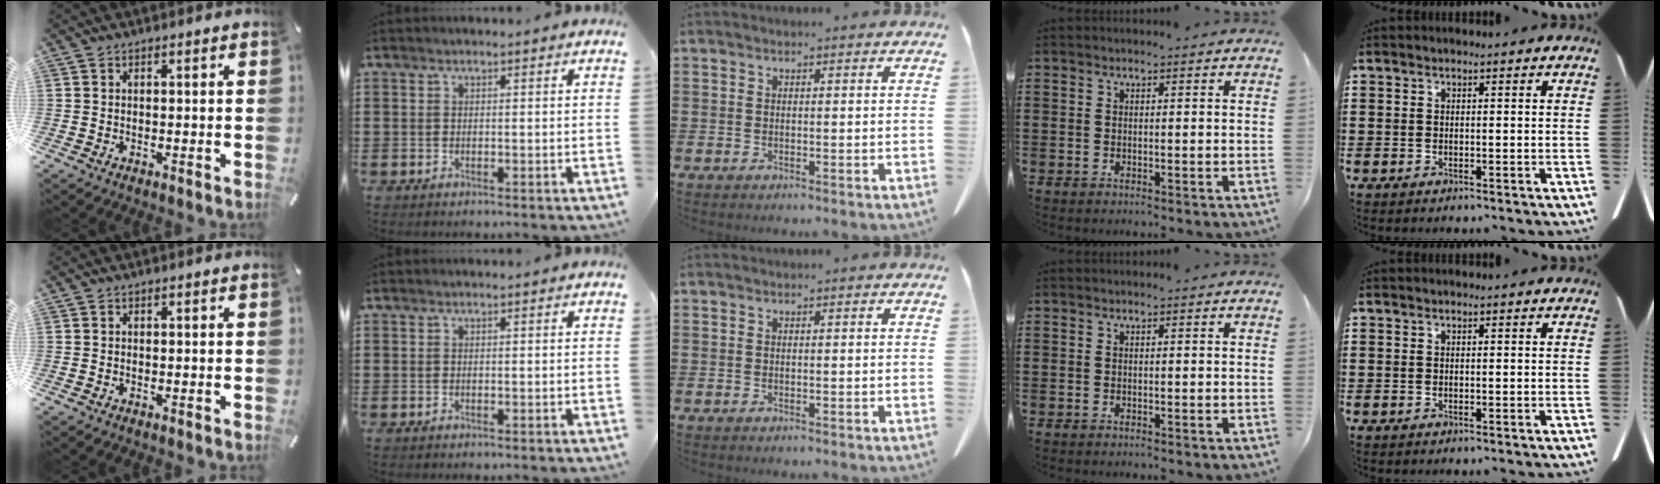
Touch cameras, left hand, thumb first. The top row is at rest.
{}